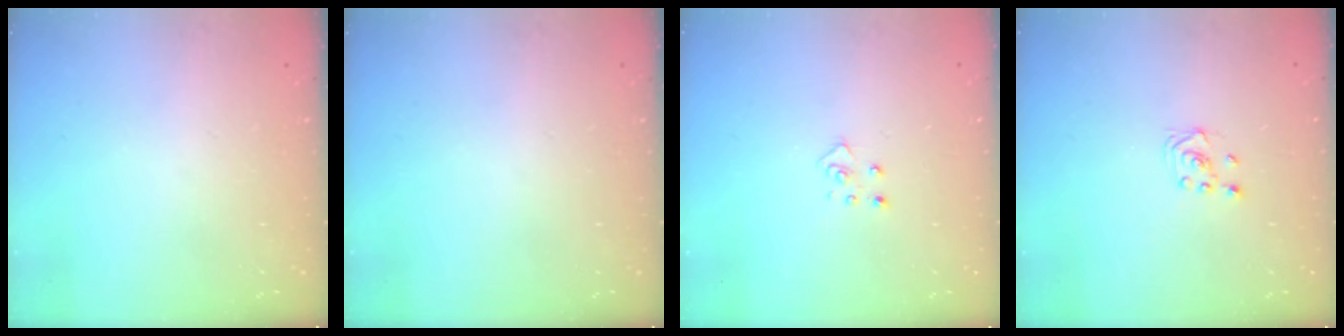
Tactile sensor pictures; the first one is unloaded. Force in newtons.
{"total": 0.0}
{"total": 3.8, "press": 3.8, "slide": 0.4}
{"total": 2.3, "press": 2.2, "slide": 0.7}